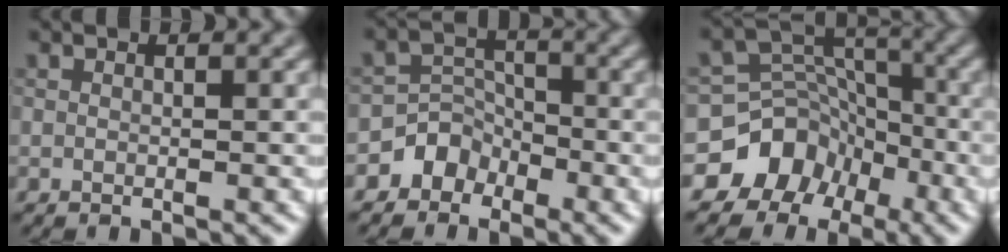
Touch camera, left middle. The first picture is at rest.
{"total": 2.9, "force": [-2.0, 2.2, 0.2], "torque": [0.032, 0.021, -0.043]}
{"total": 8.3, "force": [-5.0, 6.5, 1.1], "torque": [0.000, 0.011, -0.100]}